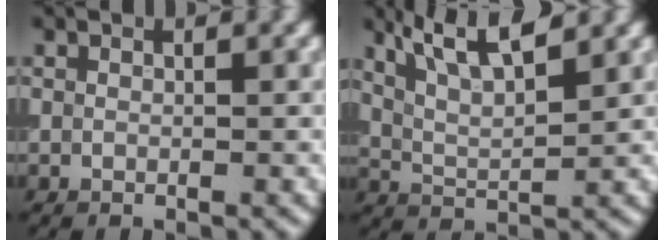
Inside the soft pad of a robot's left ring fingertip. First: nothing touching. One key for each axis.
{"total": 5.3, "fx": 3.5, "fy": 1.3, "fz": 3.7, "tx": -0.070, "ty": 0.012, "tz": 0.063}